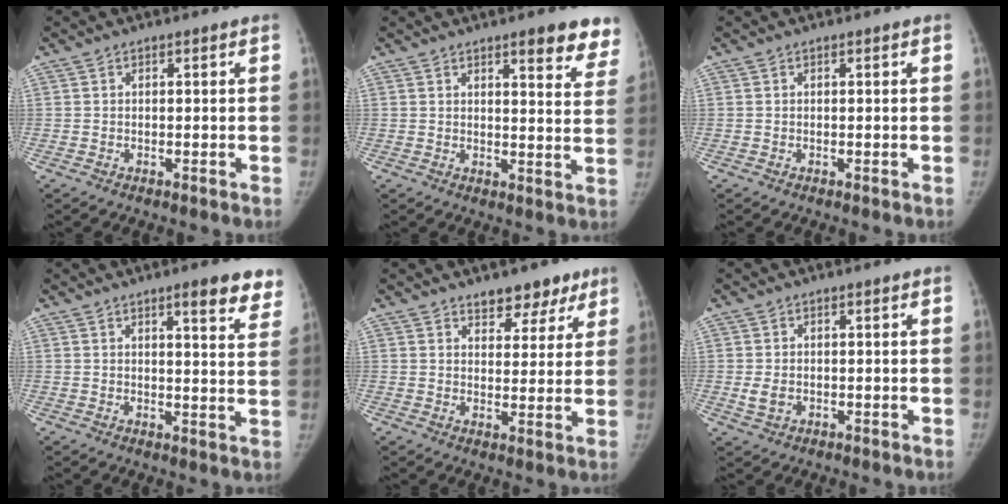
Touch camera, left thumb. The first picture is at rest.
{"total": 10.0, "force": [7.4, 2.7, 6.2], "torque": [-0.037, -0.037, 0.080]}
{"total": 0.0}
{"total": 8.6, "force": [6.1, 2.0, 5.8], "torque": [-0.044, -0.030, 0.071]}
{"total": 7.2, "force": [5.2, 4.0, 2.9], "torque": [0.005, -0.026, 0.074]}
{"total": 2.6, "force": [-0.4, 1.9, 1.7], "torque": [-0.029, -0.002, -0.002]}